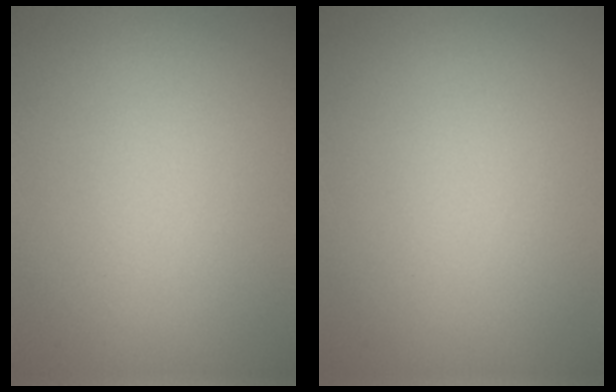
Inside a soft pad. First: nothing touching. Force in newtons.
{"total": 0.0}